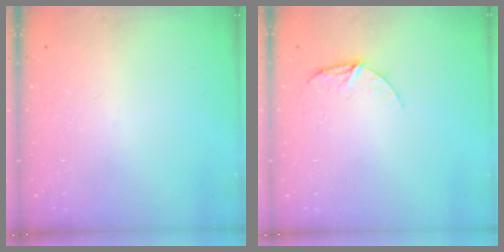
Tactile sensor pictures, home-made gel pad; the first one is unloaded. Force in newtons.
{"total": 7.6, "press": 7.6, "slide": 0.6}